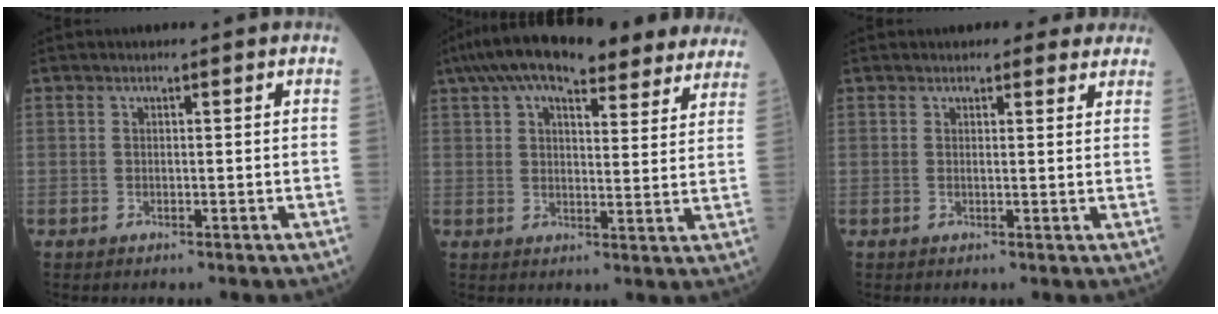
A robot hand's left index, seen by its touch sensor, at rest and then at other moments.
{"total": 23.4, "force": [18.9, 7.1, 11.9], "torque": [-0.184, 0.052, 0.241]}
{"total": 4.3, "force": [3.9, 1.6, 1.0], "torque": [0.000, 0.000, 0.034]}